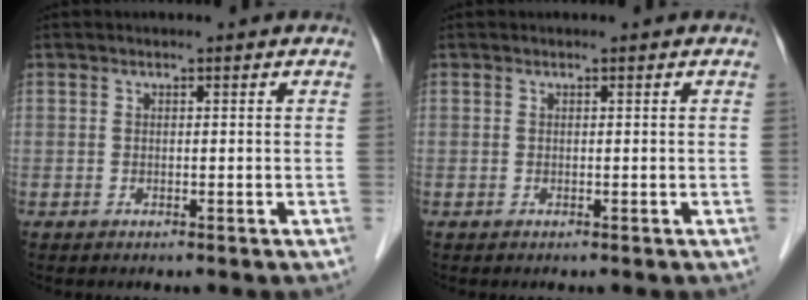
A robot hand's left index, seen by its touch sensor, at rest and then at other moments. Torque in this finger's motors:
{"motor_torque": [0.01, 0.00, -0.01, -0.01]}